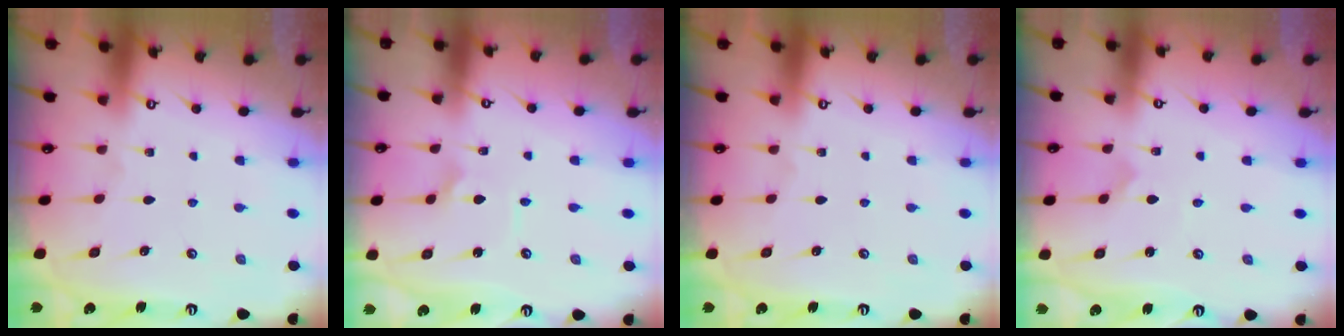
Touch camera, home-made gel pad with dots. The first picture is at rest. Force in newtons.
{"total": 1.7, "press": 1.7, "slide": 0.3}
{"total": 0.0}
{"total": 0.0}